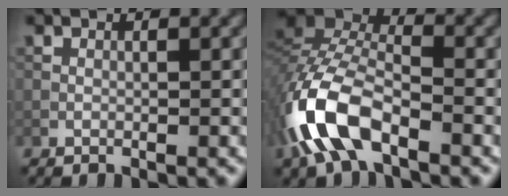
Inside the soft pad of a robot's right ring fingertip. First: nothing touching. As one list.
[{"total": 9.7, "force": [-4.8, 4.7, 7.0], "torque": [-0.160, 0.007, -0.107]}]